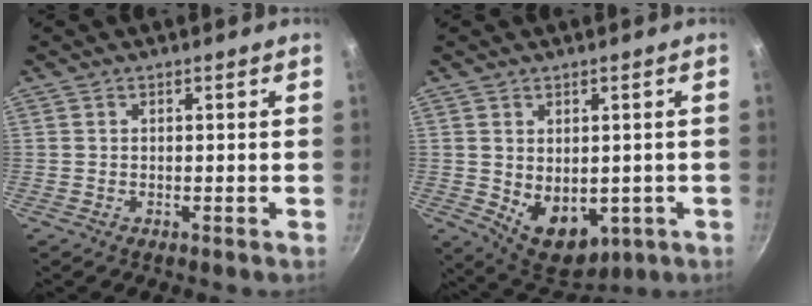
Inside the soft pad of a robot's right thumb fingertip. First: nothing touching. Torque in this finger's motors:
{"motor_torque": [-0.21, 0.60, 0.67, 0.40, 0.17]}